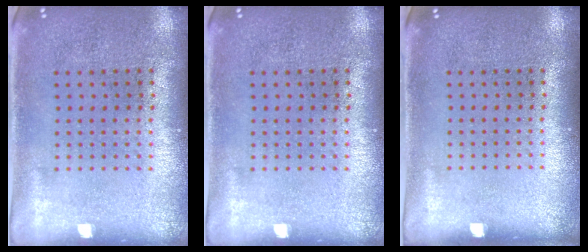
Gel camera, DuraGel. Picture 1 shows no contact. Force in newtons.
{"total": 0.0}
{"total": 0.0}